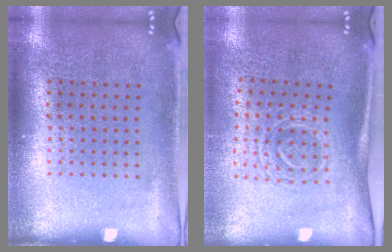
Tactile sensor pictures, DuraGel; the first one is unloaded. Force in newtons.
{"total": 1.7, "press": 1.3, "slide": 1.1}